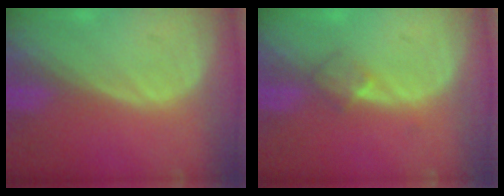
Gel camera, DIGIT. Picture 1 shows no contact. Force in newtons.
{"total": 2.3, "press": 2.0, "slide": 1.1}